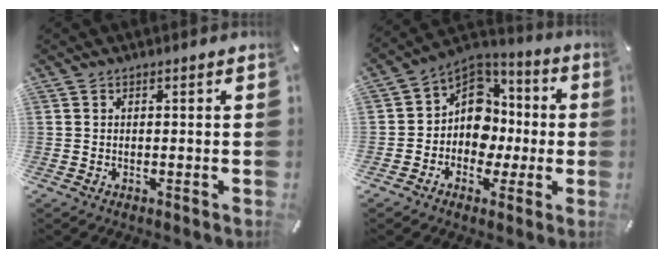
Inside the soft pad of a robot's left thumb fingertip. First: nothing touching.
{"total": 11.9, "force": [-1.3, 10.8, 4.8], "torque": [-0.092, 0.001, -0.016]}